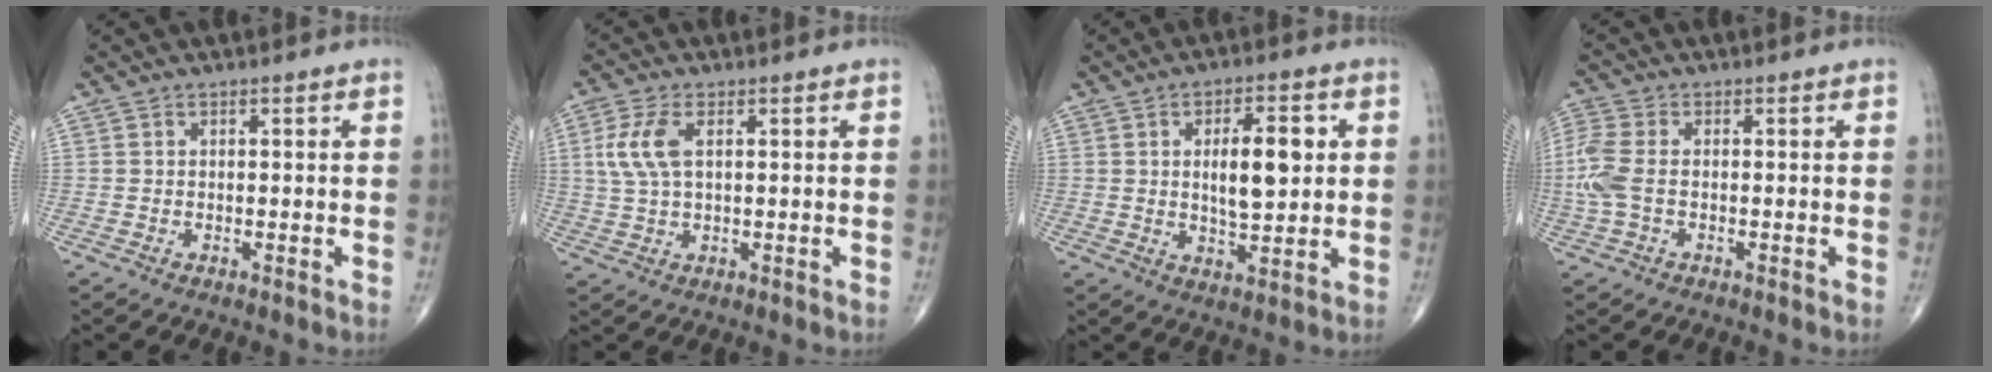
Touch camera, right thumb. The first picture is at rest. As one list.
[{"total": 6.6, "force": [1.6, 3.2, 5.6], "torque": [-0.137, 0.007, 0.033]}, {"total": 9.8, "force": [1.7, 3.9, 8.8], "torque": [-0.123, -0.007, 0.029]}, {"total": 6.1, "force": [-0.5, 3.4, 5.1], "torque": [-0.154, 0.011, -0.014]}]